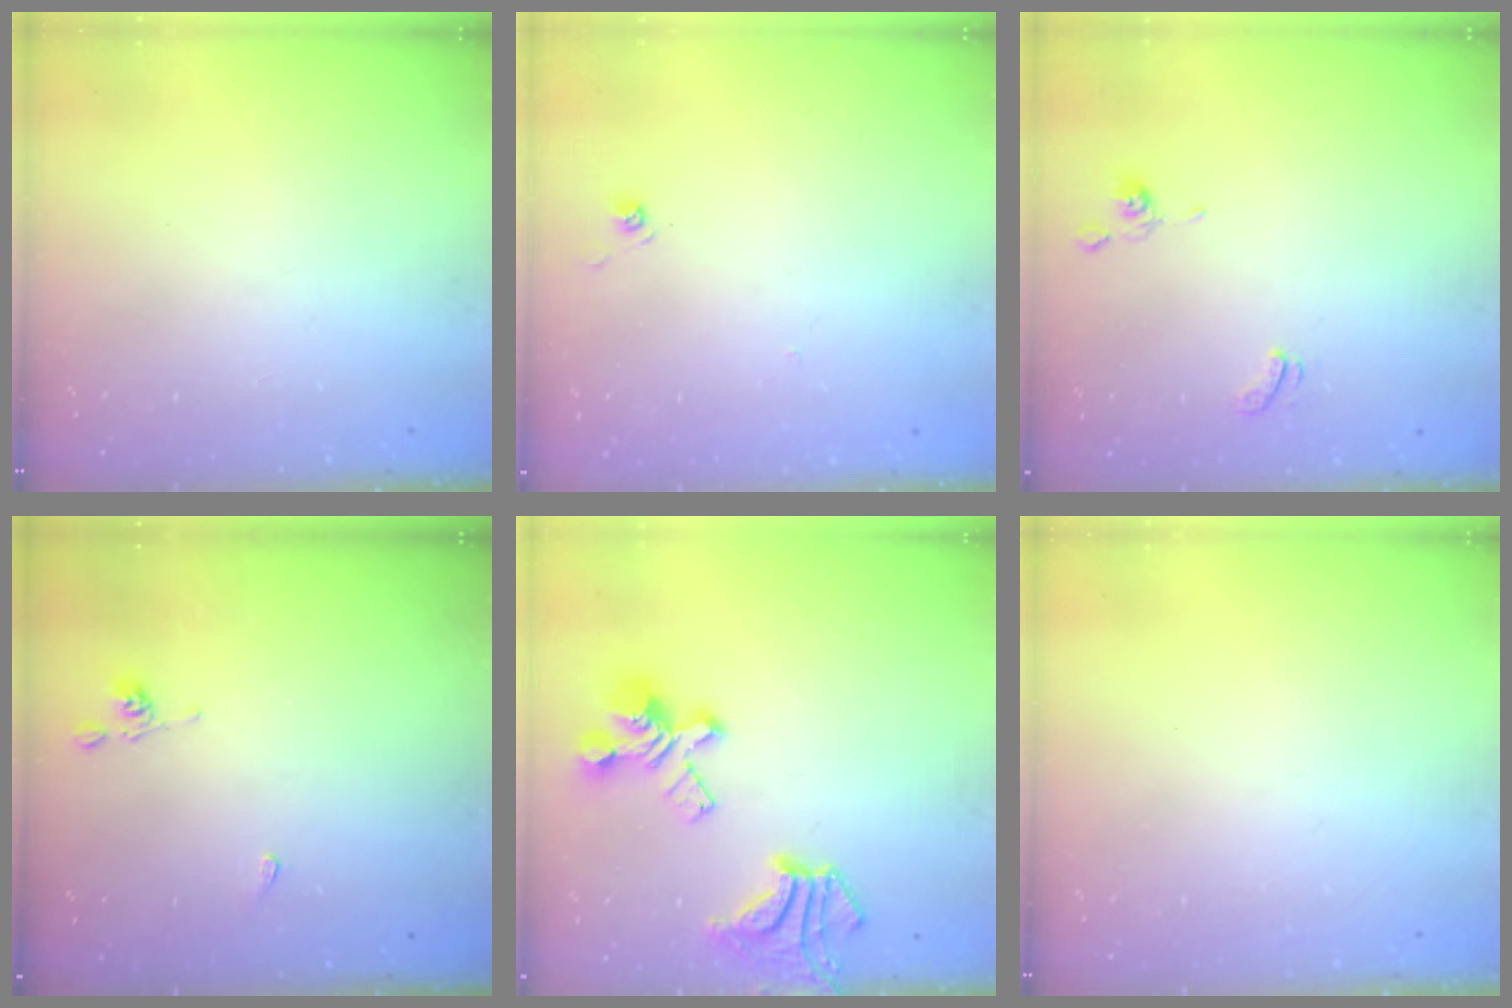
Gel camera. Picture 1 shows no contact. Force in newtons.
{"total": 2.7, "press": 2.7, "slide": 0.2}
{"total": 1.7, "press": 1.6, "slide": 0.3}
{"total": 2.2, "press": 2.2, "slide": 0.5}
{"total": 10.8, "press": 10.4, "slide": 2.6}
{"total": 0.0}